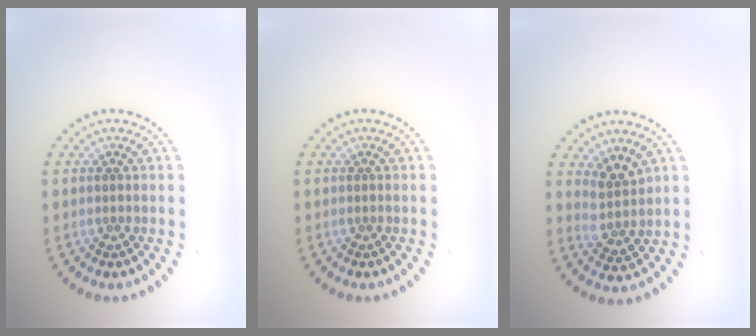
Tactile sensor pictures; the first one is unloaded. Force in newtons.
{"total": 0.0}
{"total": 2.6, "press": 2.1, "slide": 1.6}